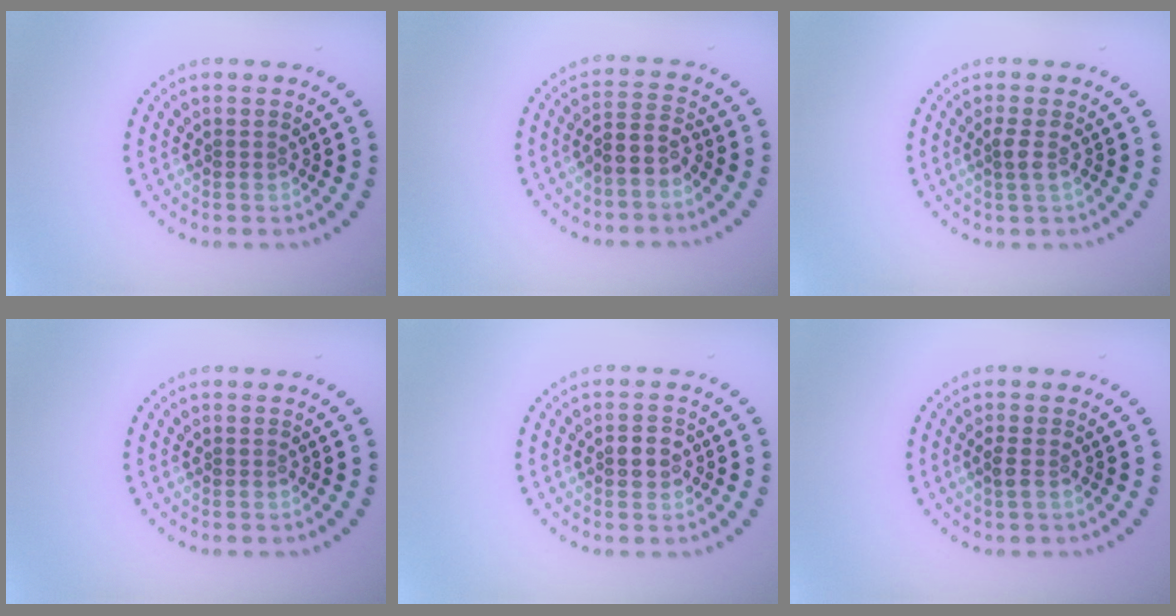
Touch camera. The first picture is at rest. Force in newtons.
{"total": 2.4, "press": 1.9, "slide": 1.4}
{"total": 1.3, "press": 1.1, "slide": 0.7}
{"total": 0.0}
{"total": 1.9, "press": 1.9, "slide": 0.4}
{"total": 1.0, "press": 0.9, "slide": 0.4}